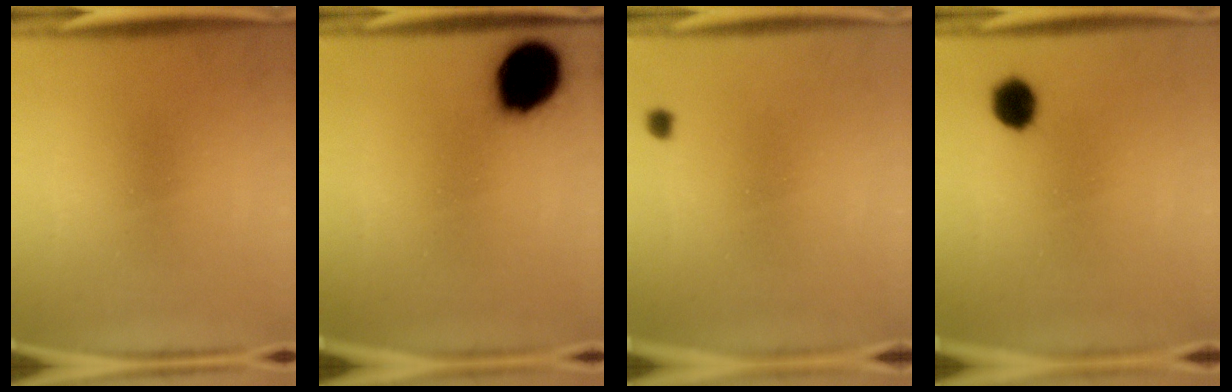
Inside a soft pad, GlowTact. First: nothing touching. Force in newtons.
{"total": 14.1}
{"total": 1.0}
{"total": 4.7}